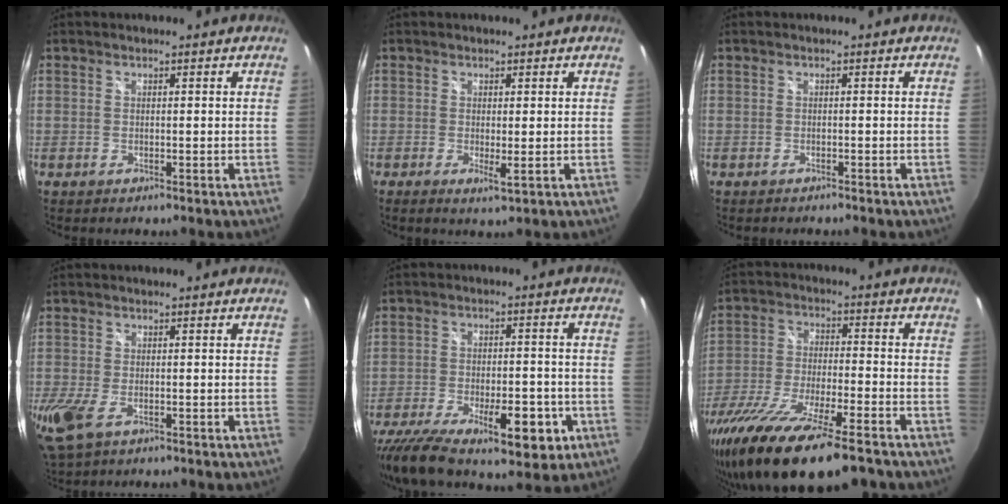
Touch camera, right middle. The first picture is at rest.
{"total": 2.2, "force": [-0.3, 0.3, 2.1], "torque": [-0.039, -0.010, -0.004]}
{"total": 1.2, "force": [-1.2, 0.3, 0.2], "torque": [-0.007, -0.007, -0.018]}
{"total": 8.3, "force": [-3.4, 4.6, 5.9], "torque": [-0.139, -0.029, -0.061]}
{"total": 18.2, "force": [-10.6, 7.4, 12.8], "torque": [-0.238, -0.036, -0.156]}
{"total": 22.1, "force": [-16.6, 4.4, 13.9], "torque": [-0.278, -0.067, -0.289]}